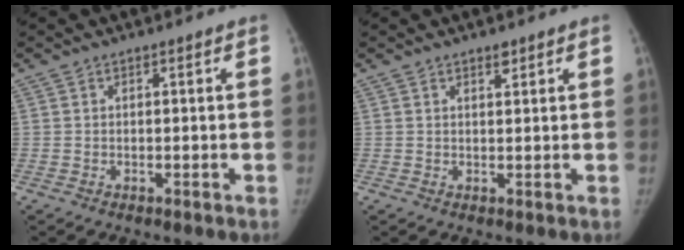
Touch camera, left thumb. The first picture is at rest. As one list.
[{"total": 1.5, "force": [1.1, 0.5, 0.8], "torque": [-0.007, -0.007, 0.017]}]